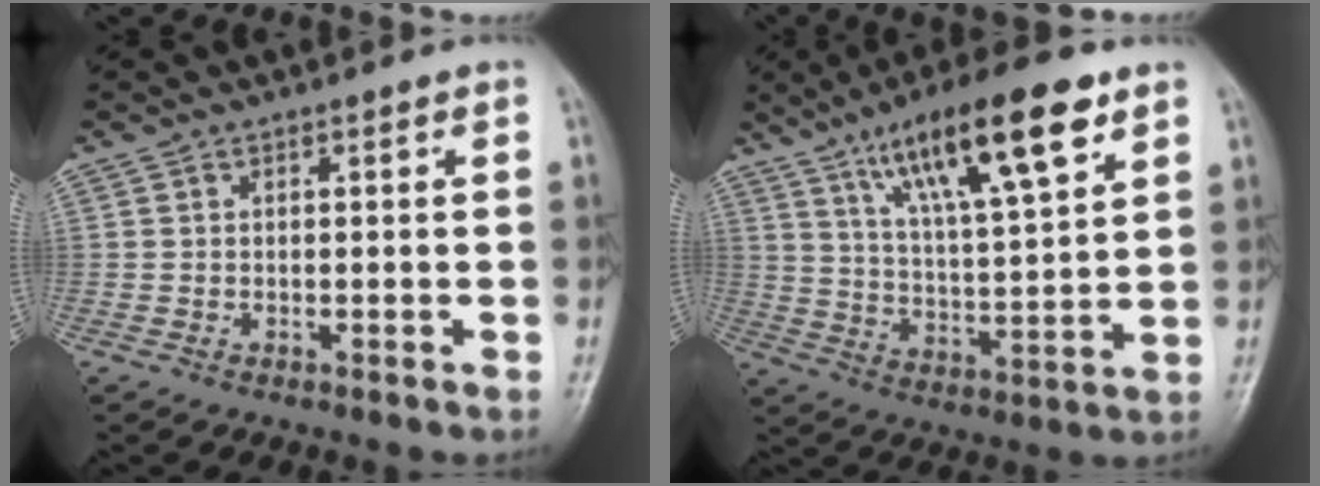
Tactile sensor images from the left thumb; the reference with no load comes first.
{"total": 18.7, "force": [10.2, 4.7, 14.9], "torque": [-0.228, -0.033, 0.176]}